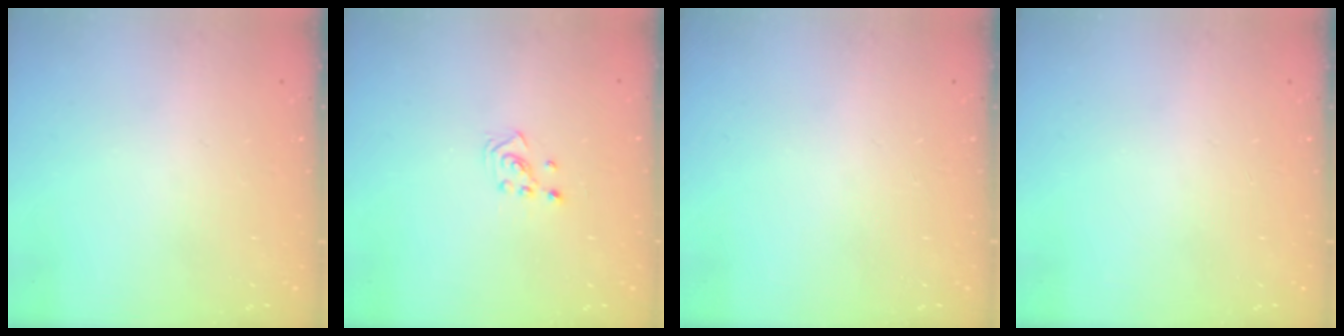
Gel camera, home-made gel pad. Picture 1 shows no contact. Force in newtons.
{"total": 2.5, "press": 2.5, "slide": 0.4}
{"total": 0.0}
{"total": 0.0}